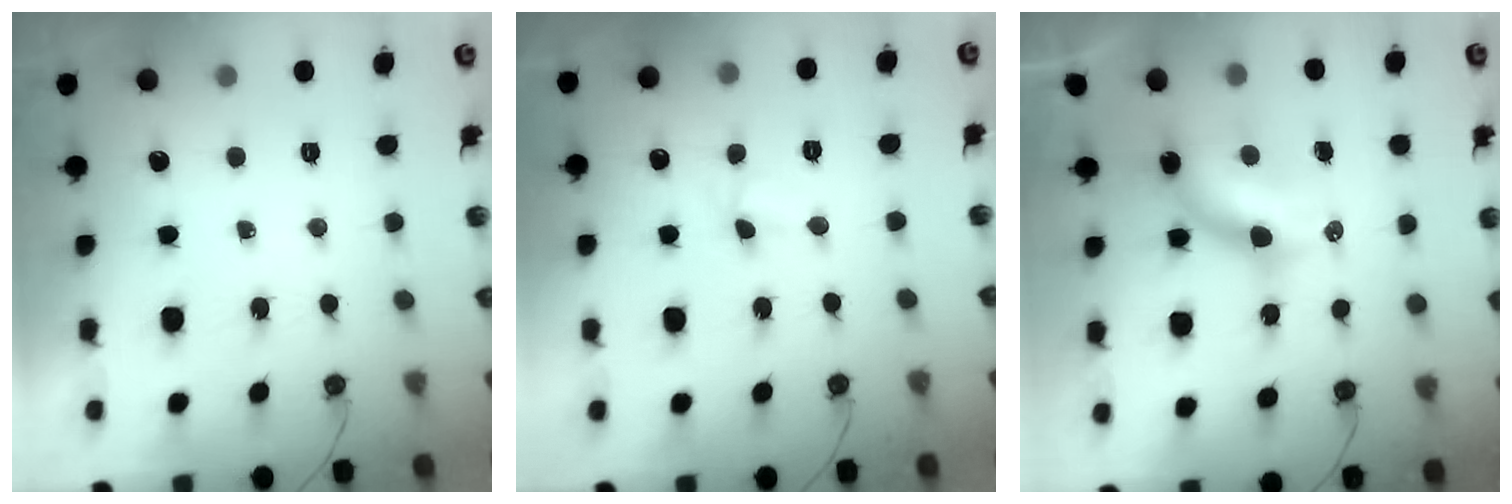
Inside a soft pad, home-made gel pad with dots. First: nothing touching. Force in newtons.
{"total": 3.1, "press": 2.9, "slide": 1.0}
{"total": 10.6, "press": 9.9, "slide": 3.9}